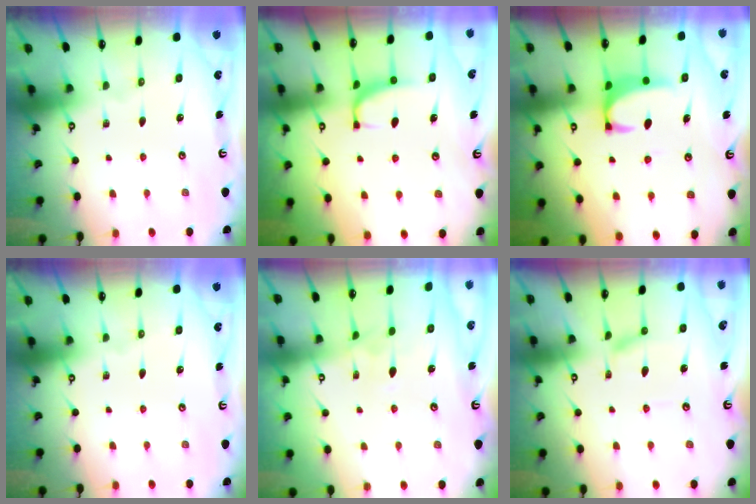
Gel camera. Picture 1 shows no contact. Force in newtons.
{"total": 1.5, "press": 1.3, "slide": 0.7}
{"total": 2.0, "press": 1.9, "slide": 0.7}
{"total": 0.0}
{"total": 2.4, "press": 2.3, "slide": 0.7}
{"total": 2.0, "press": 2.0, "slide": 0.5}